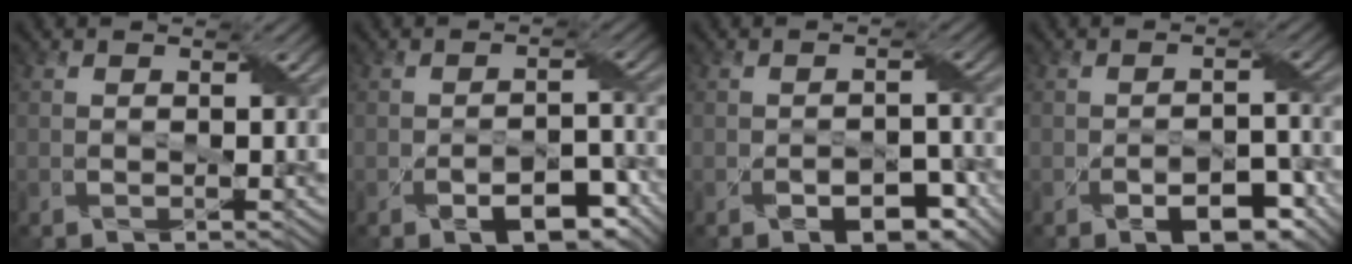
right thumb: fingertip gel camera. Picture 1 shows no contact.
{"total": 6.2, "force": [-3.2, 3.2, 4.3], "torque": [-0.062, -0.007, -0.042]}
{"total": 4.8, "force": [-2.5, 2.8, 3.1], "torque": [-0.042, -0.007, -0.031]}
{"total": 5.8, "force": [-3.0, 2.9, 4.0], "torque": [-0.056, -0.006, -0.038]}